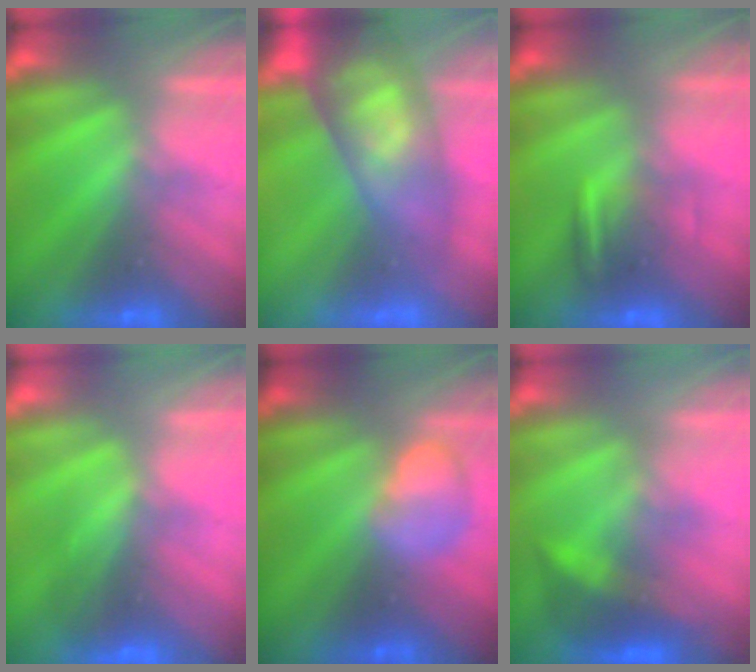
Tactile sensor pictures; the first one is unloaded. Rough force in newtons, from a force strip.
{"total": 11.2}
{"total": 6.4}
{"total": 2.6}
{"total": 2.4}
{"total": 3.2}